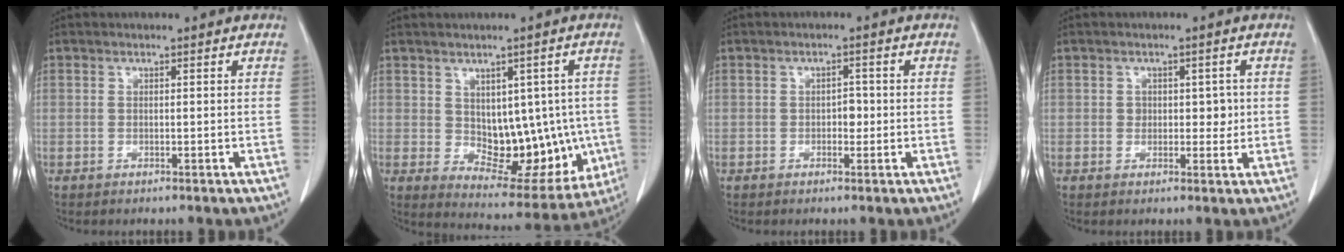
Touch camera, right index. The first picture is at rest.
{"total": 13.2, "force": [-0.5, 7.6, 10.9], "torque": [-0.124, 0.010, 0.024]}
{"total": 1.8, "force": [-0.3, 1.1, 1.3], "torque": [-0.014, 0.005, -0.004]}
{"total": 3.1, "force": [0.3, 2.2, 2.1], "torque": [-0.019, 0.004, 0.006]}